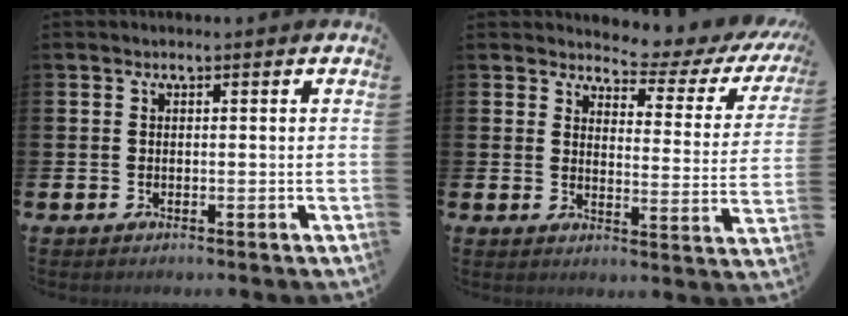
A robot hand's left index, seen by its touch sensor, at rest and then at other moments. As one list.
[{"total": 4.1, "force": [3.7, 1.4, 1.1], "torque": [-0.026, -0.038, 0.053]}]